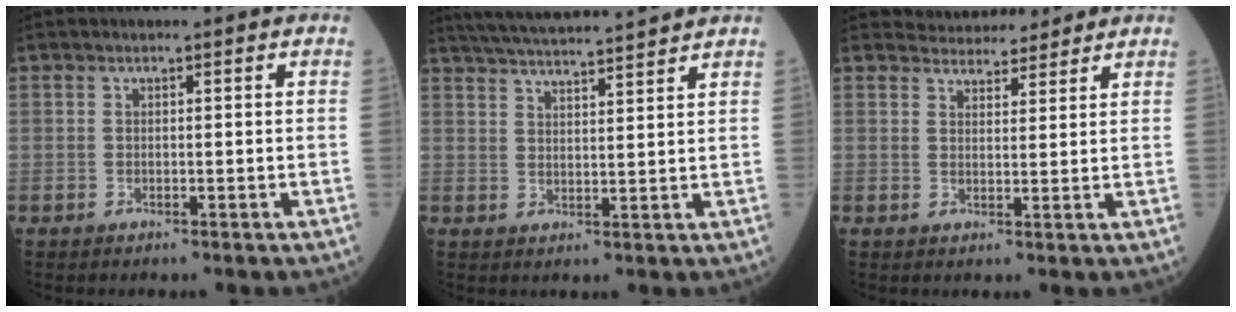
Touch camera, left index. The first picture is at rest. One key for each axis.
{"total": 12.8, "fx": 11.9, "fy": -0.4, "fz": 4.6, "tx": -0.087, "ty": 0.017, "tz": 0.177}
{"total": 5.7, "fx": 5.4, "fy": 1.6, "fz": 0.5, "tx": -0.007, "ty": 0.014, "tz": 0.076}